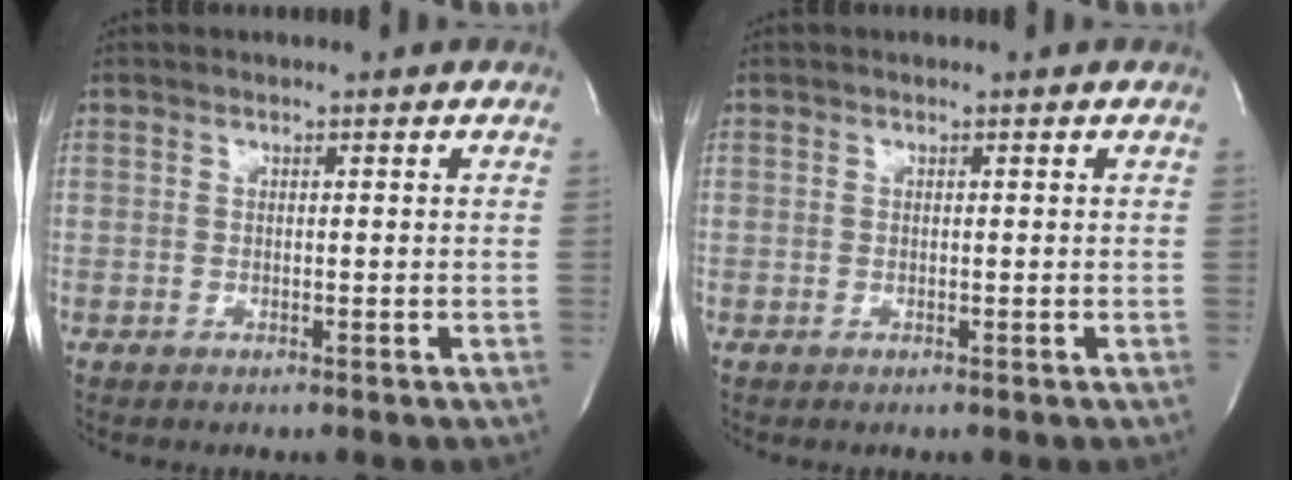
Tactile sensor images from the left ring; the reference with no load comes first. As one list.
[{"total": 0.0}]